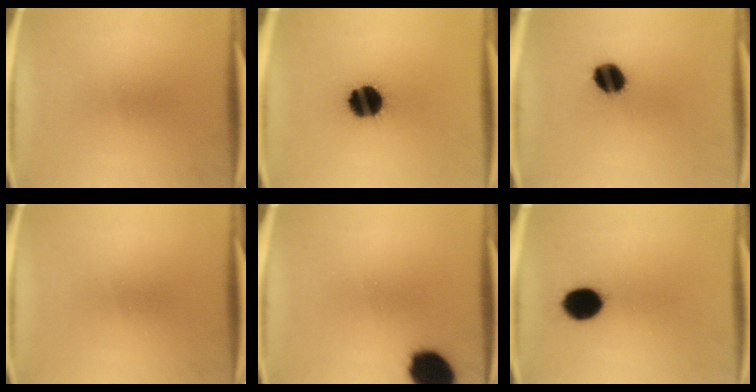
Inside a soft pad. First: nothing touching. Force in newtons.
{"total": 15.1}
{"total": 9.4}
{"total": 0.0}
{"total": 13.3}
{"total": 10.1}